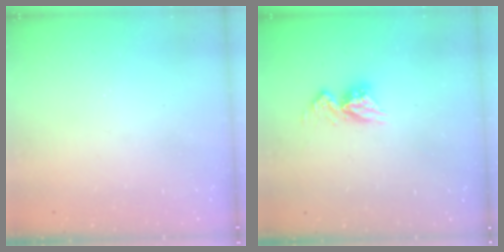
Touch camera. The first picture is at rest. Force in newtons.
{"total": 9.5, "press": 9.5, "slide": 0.9}